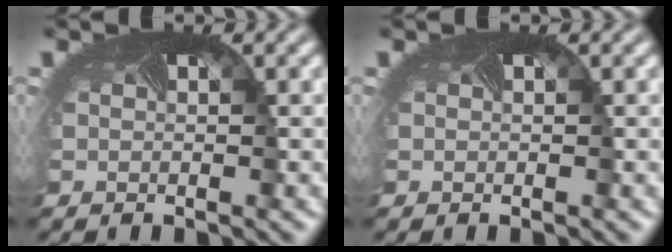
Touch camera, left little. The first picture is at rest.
{"total": 0.0}